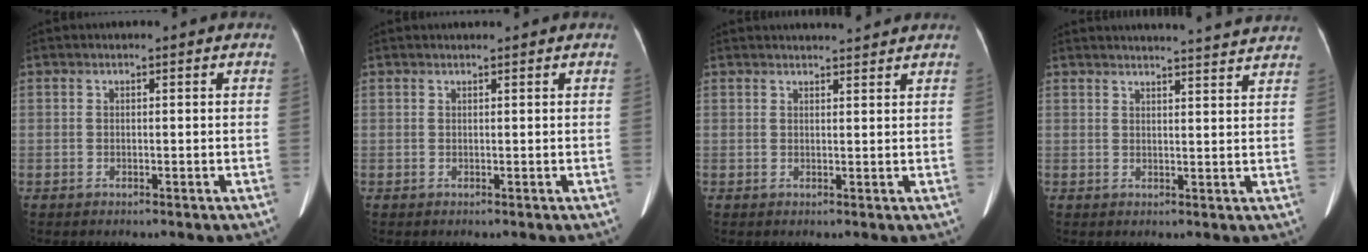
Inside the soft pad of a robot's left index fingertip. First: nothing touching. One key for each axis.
{"total": 0.0}
{"total": 4.8, "fx": 4.7, "fy": -0.2, "fz": 1.2, "tx": -0.018, "ty": 0.014, "tz": 0.059}
{"total": 13.4, "fx": 13.0, "fy": -0.2, "fz": 3.5, "tx": -0.043, "ty": -0.013, "tz": 0.144}